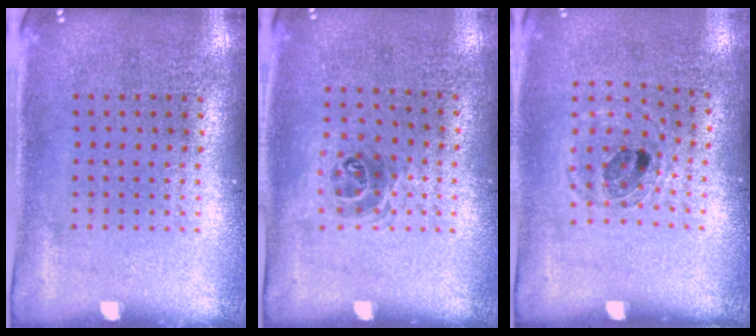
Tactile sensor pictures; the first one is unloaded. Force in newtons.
{"total": 1.0, "press": 0.7, "slide": 0.6}
{"total": 0.8, "press": 0.8, "slide": 0.2}